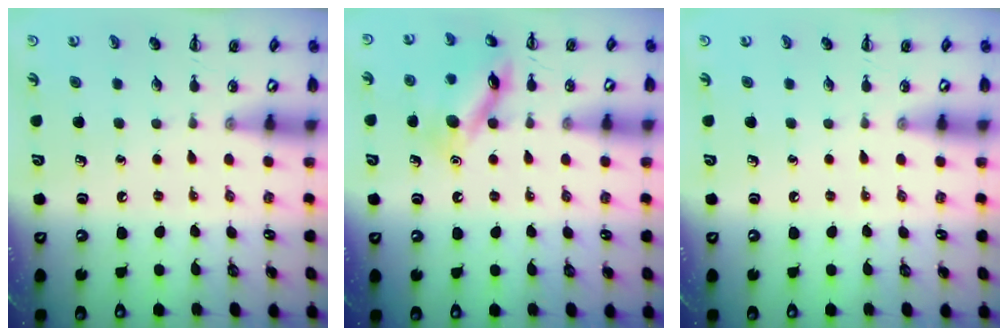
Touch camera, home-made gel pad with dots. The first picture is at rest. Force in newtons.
{"total": 13.4, "press": 13.4, "slide": 0.9}
{"total": 0.0}